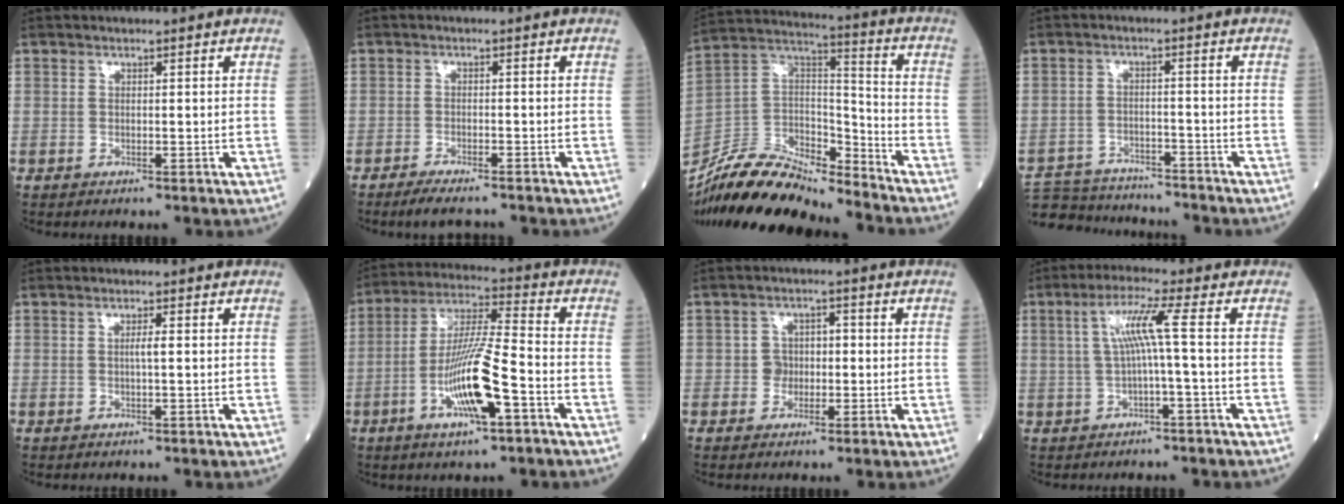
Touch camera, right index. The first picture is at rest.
{"total": 4.9, "force": [-4.3, 0.8, 2.2], "torque": [-0.033, -0.010, -0.069]}
{"total": 18.3, "force": [-17.0, 3.6, 5.6], "torque": [-0.102, 0.032, -0.309]}
{"total": 13.5, "force": [-12.7, 3.3, 3.2], "torque": [-0.061, 0.010, -0.185]}
{"total": 1.4, "force": [0.0, 0.0, 1.4], "torque": [-0.026, 0.001, 0.000]}
{"total": 12.9, "force": [-4.7, 1.2, 11.9], "torque": [-0.230, -0.004, -0.086]}
{"total": 3.1, "force": [-0.5, 2.7, 1.4], "torque": [-0.017, 0.011, -0.013]}
{"total": 5.8, "force": [0.1, -1.0, 5.7], "torque": [-0.108, 0.018, 0.010]}